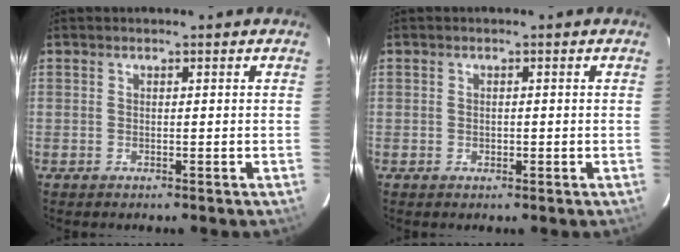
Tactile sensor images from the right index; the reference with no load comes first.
{"total": 1.0, "force": [-0.3, 0.9, 0.3], "torque": [-0.004, 0.000, -0.003]}